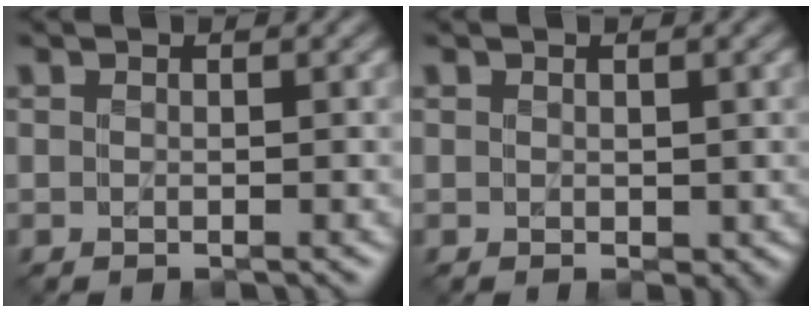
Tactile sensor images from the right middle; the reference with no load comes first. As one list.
[{"total": 1.1, "force": [0.3, 0.8, 0.8], "torque": [-0.012, 0.001, 0.008]}]